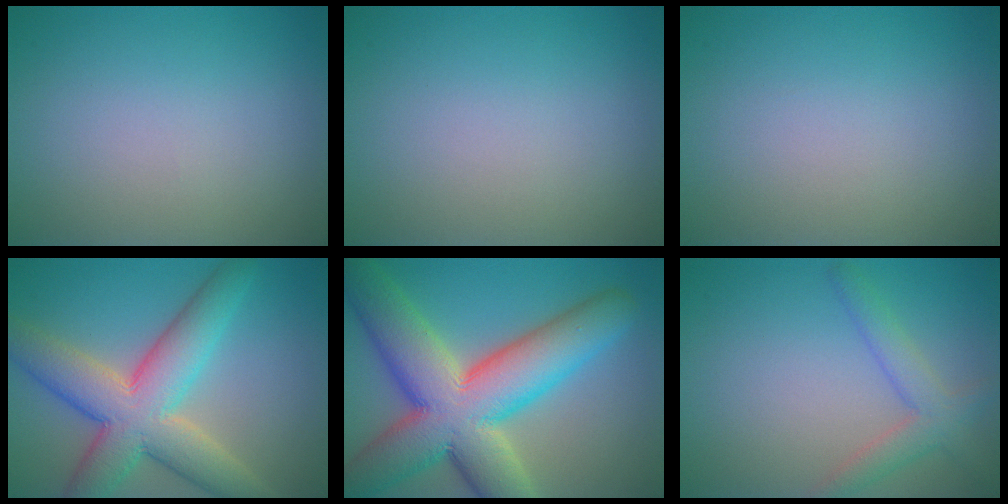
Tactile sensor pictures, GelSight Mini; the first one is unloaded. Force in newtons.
{"total": 0.0}
{"total": 0.0}
{"total": 9.4, "press": 9.4, "slide": 0.6}
{"total": 14.2, "press": 14.2, "slide": 1.1}
{"total": 3.1, "press": 3.1, "slide": 0.1}